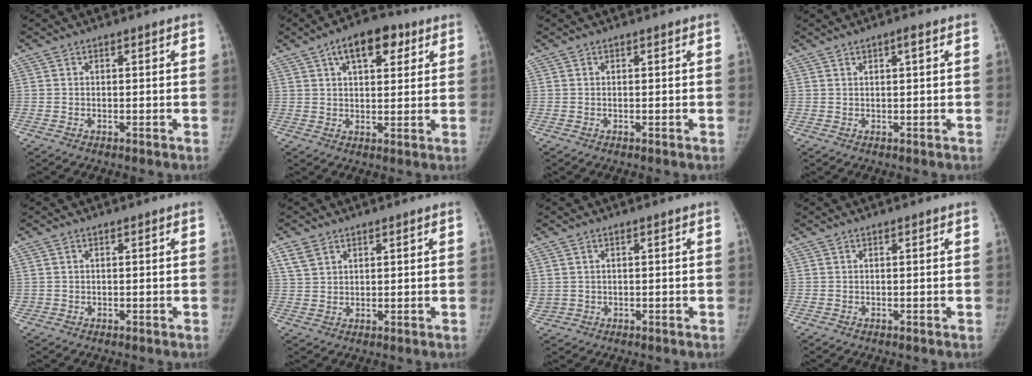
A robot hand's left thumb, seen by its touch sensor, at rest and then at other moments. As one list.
[{"total": 10.0, "force": [4.8, 5.1, 7.1], "torque": [-0.083, -0.002, 0.069]}, {"total": 0.0}, {"total": 1.6, "force": [0.7, 0.3, 1.4], "torque": [-0.021, 0.000, 0.010]}, {"total": 0.7, "force": [0.1, 0.7, 0.0], "torque": [0.006, 0.003, 0.002]}, {"total": 4.0, "force": [2.4, 2.6, 1.7], "torque": [-0.029, -0.007, 0.055]}, {"total": 2.9, "force": [0.6, 2.6, 1.1], "torque": [-0.032, 0.003, 0.024]}, {"total": 0.0}]